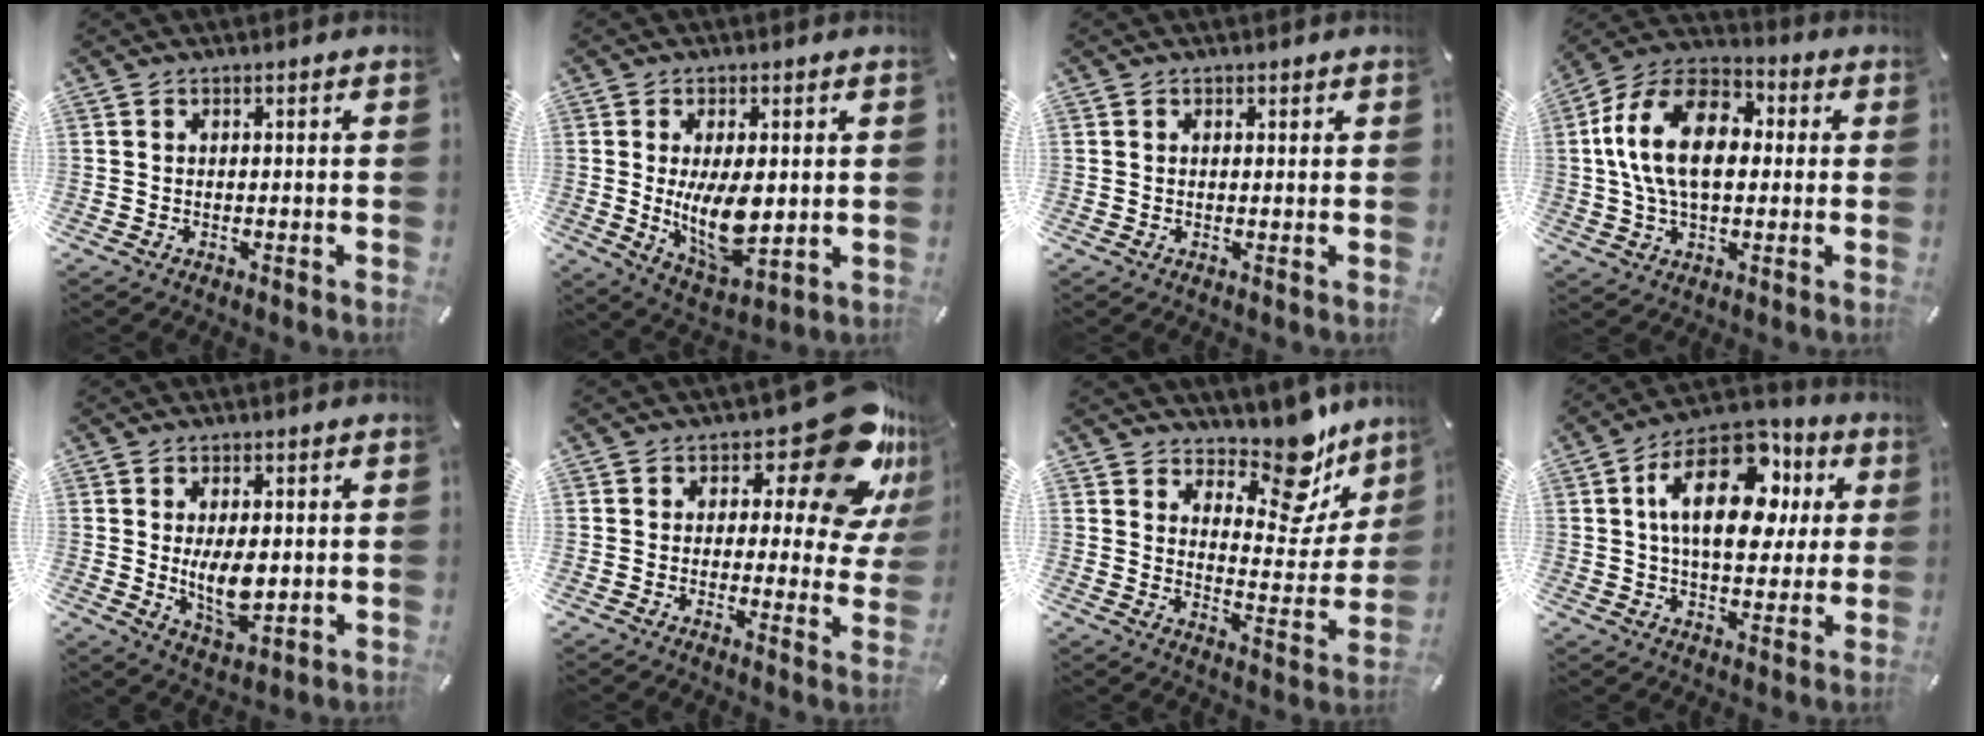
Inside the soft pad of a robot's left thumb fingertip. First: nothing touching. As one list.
[{"total": 12.0, "force": [0.3, 6.0, 10.4], "torque": [-0.177, -0.030, 0.004]}, {"total": 0.9, "force": [0.5, 0.7, 0.2], "torque": [0.005, 0.000, 0.007]}, {"total": 17.5, "force": [1.6, 11.4, 13.2], "torque": [-0.286, 0.013, 0.022]}, {"total": 8.7, "force": [0.3, 4.9, 7.2], "torque": [-0.123, -0.013, 0.000]}, {"total": 19.2, "force": [9.8, 8.6, 14.1], "torque": [-0.173, -0.063, 0.160]}, {"total": 15.1, "force": [12.4, 6.1, 6.2], "torque": [-0.077, -0.111, 0.211]}, {"total": 19.9, "force": [6.0, 11.8, 14.8], "torque": [-0.257, -0.015, 0.097]}]